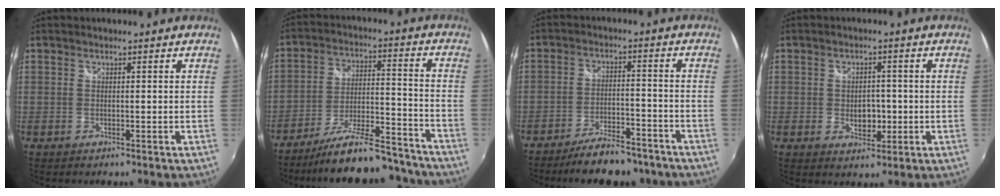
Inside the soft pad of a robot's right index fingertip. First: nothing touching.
{"total": 20.8, "force": [-18.6, 4.1, 8.2], "torque": [-0.146, 0.000, -0.261]}
{"total": 12.2, "force": [-10.2, 3.9, 5.5], "torque": [-0.112, 0.006, -0.145]}
{"total": 4.7, "force": [-0.8, 3.3, 3.2], "torque": [-0.052, -0.003, -0.009]}